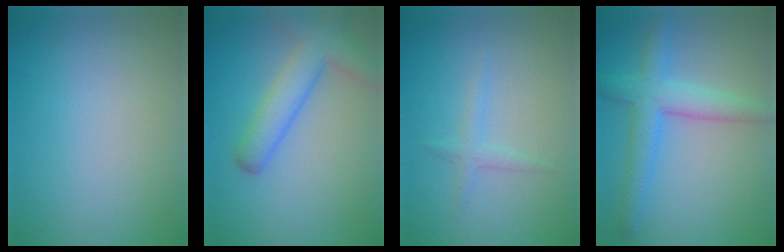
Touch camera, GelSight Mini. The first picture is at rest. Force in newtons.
{"total": 5.0, "press": 5.0, "slide": 0.2}
{"total": 0.7, "press": 0.6, "slide": 0.1}
{"total": 4.6, "press": 4.6, "slide": 0.2}